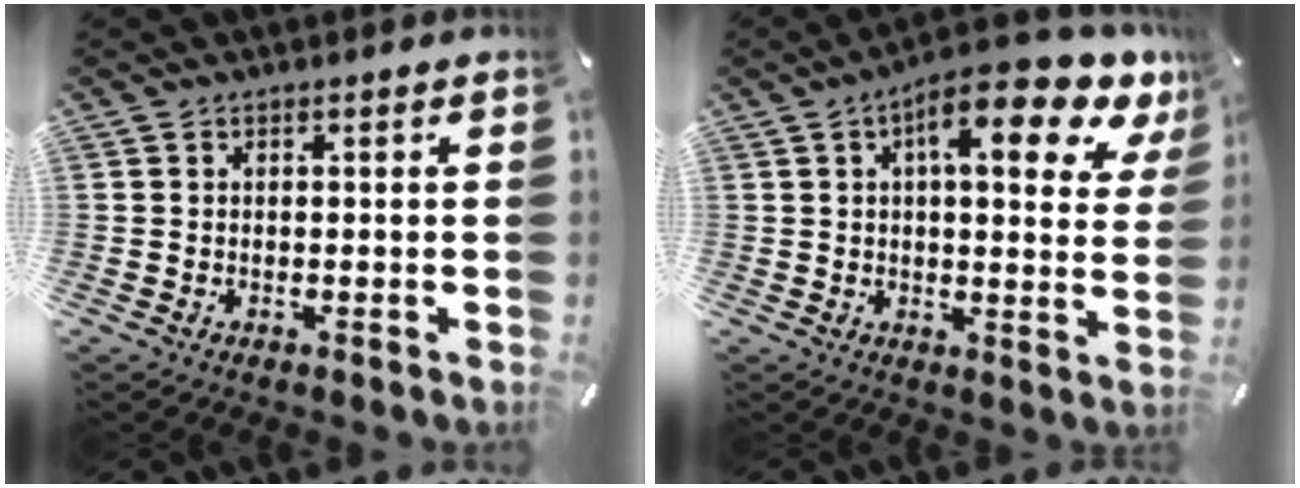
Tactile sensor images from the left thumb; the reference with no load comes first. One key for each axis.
{"total": 14.5, "fx": 8.0, "fy": 4.7, "fz": 11.1, "tx": -0.156, "ty": -0.042, "tz": 0.123}